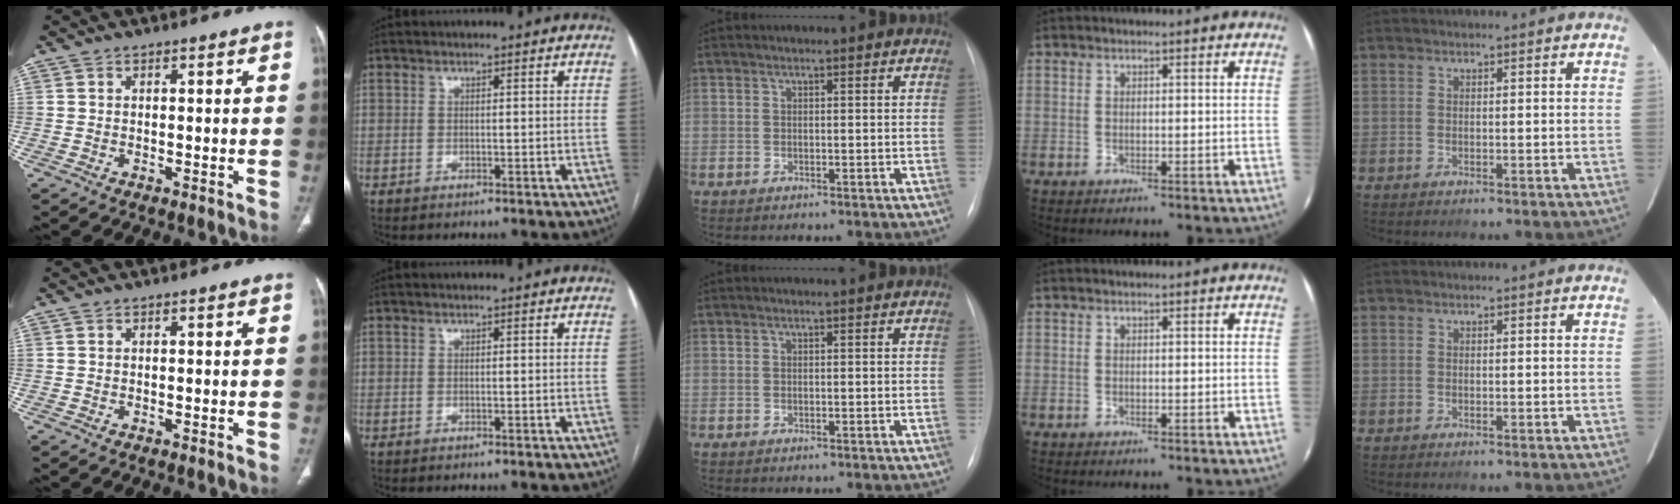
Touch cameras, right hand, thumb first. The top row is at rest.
{}